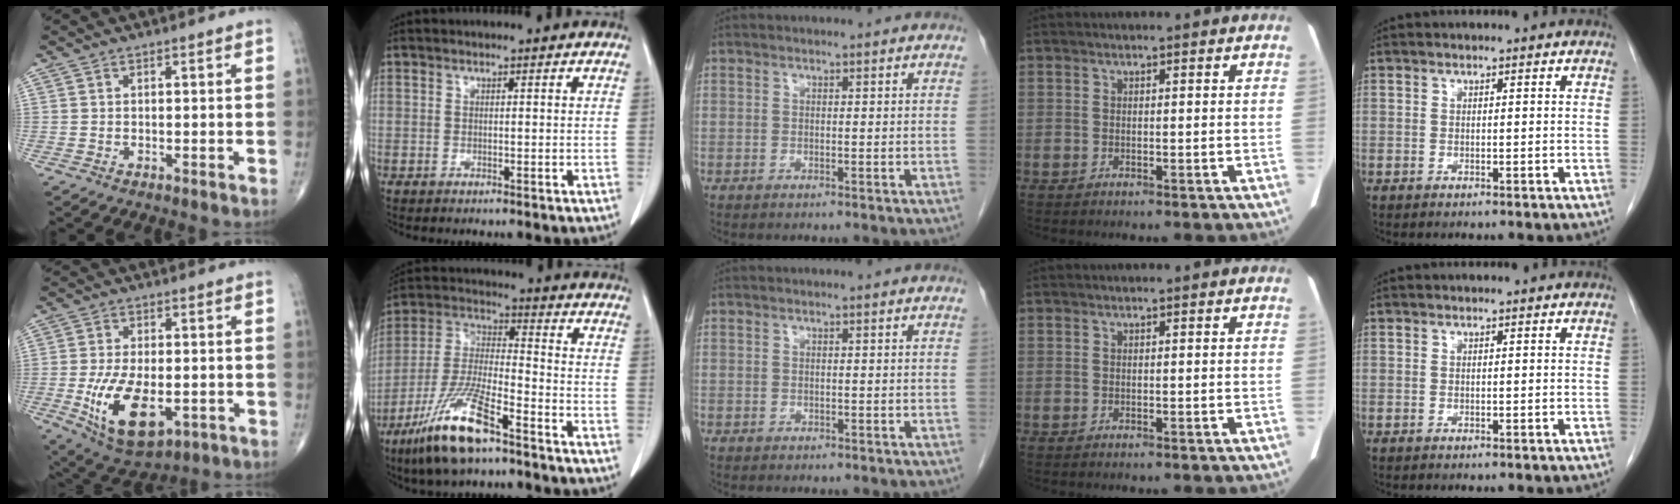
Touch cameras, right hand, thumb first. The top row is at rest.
{"thumb": {"total": 14.2, "force": [-3.6, 7.3, 11.6], "torque": [-0.200, -0.008, -0.044]}, "index": {"total": 13.9, "force": [-9.0, 2.6, 10.3], "torque": [-0.222, -0.026, -0.169]}}